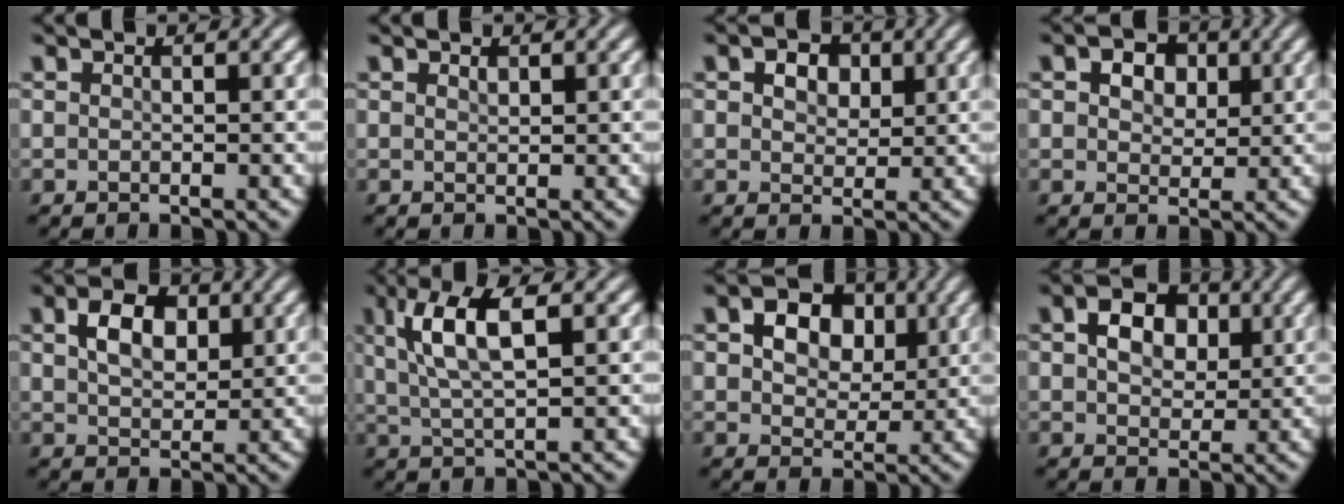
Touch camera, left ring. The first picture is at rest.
{"total": 0.6, "force": [0.4, 0.2, 0.3], "torque": [-0.007, -0.002, 0.010]}
{"total": 3.4, "force": [1.5, 2.4, 1.9], "torque": [-0.036, -0.002, 0.016]}
{"total": 4.1, "force": [1.7, 2.8, 2.4], "torque": [-0.040, 0.004, 0.012]}
{"total": 4.0, "force": [1.5, 2.6, 2.7], "torque": [-0.054, 0.006, 0.025]}
{"total": 6.0, "force": [1.9, 1.8, 5.3], "torque": [-0.108, 0.006, 0.037]}
{"total": 5.7, "force": [1.8, 4.1, 3.5], "torque": [-0.061, 0.005, 0.016]}
{"total": 4.4, "force": [1.3, 3.1, 2.7], "torque": [-0.052, 0.006, 0.013]}